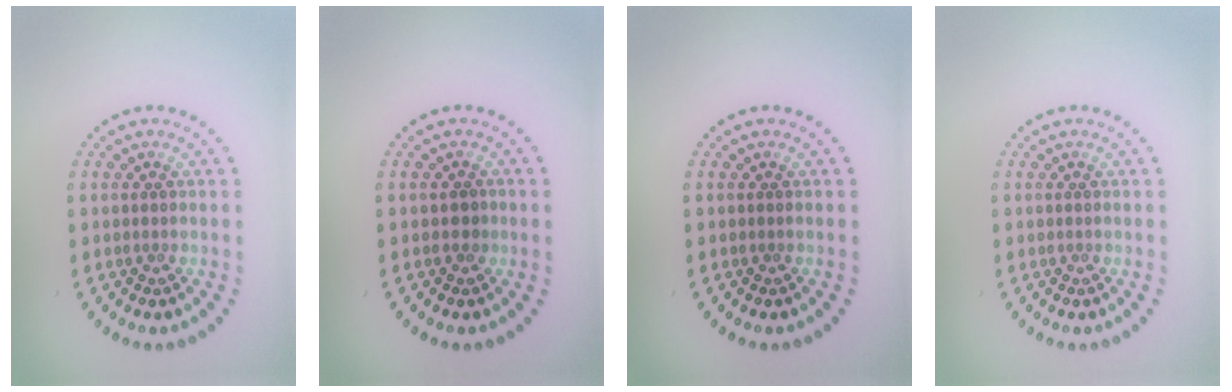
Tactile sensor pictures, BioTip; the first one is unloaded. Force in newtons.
{"total": 0.8, "press": 0.8, "slide": 0.3}
{"total": 0.0}
{"total": 0.0}